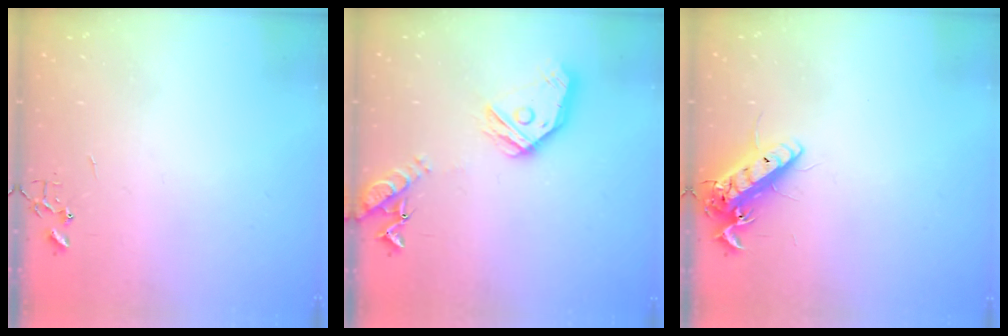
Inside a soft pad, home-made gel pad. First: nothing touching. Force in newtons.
{"total": 17.4, "press": 17.3, "slide": 2.0}
{"total": 14.8, "press": 14.5, "slide": 2.8}